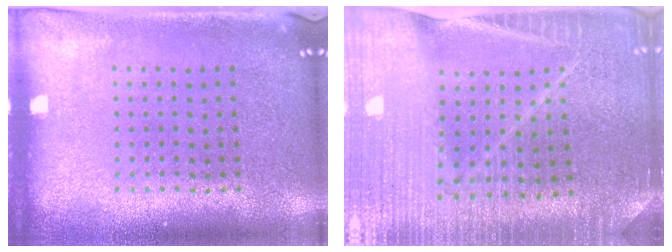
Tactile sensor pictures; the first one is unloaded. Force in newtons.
{"total": 3.3, "press": 3.2, "slide": 0.4}